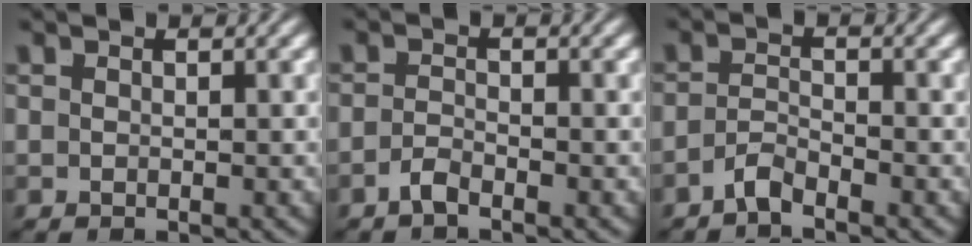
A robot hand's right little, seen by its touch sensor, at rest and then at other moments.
{"total": 1.7, "force": [-1.6, -0.5, 0.4], "torque": [0.000, -0.004, -0.028]}
{"total": 2.3, "force": [-2.1, 0.1, 0.8], "torque": [-0.013, -0.008, -0.034]}